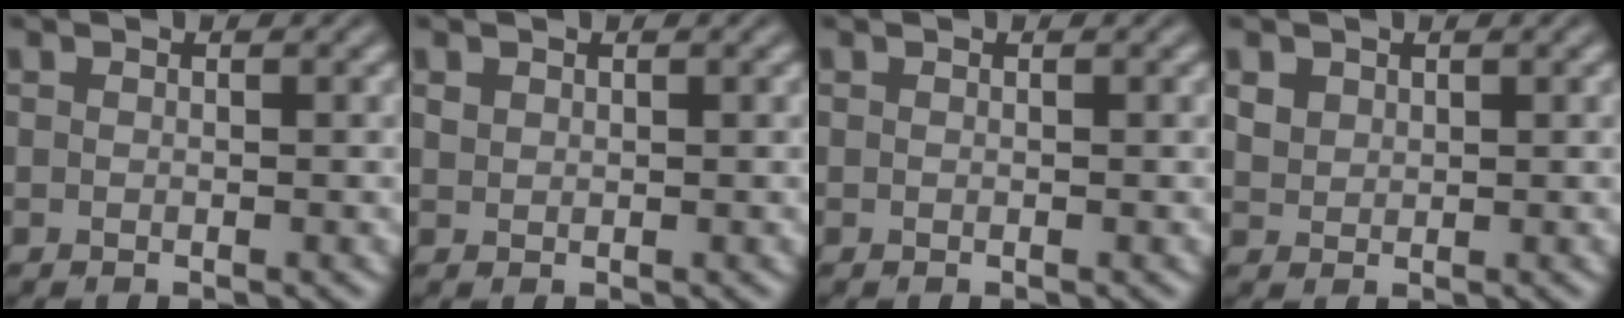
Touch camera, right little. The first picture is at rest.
{"total": 0.7, "force": [0.5, 0.5, 0.1], "torque": [-0.003, -0.002, 0.012]}
{"total": 0.0}
{"total": 1.4, "force": [0.8, 1.0, 0.4], "torque": [-0.009, -0.001, 0.020]}